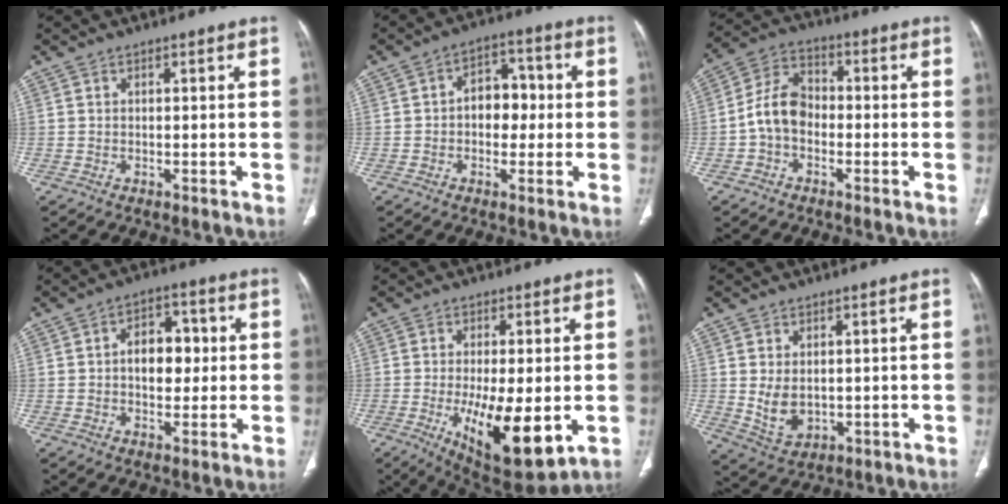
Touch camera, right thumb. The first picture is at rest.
{"total": 7.8, "force": [0.0, 5.6, 5.5], "torque": [-0.046, 0.025, -0.007]}
{"total": 8.3, "force": [-1.8, 5.9, 5.6], "torque": [-0.094, 0.033, -0.047]}
{"total": 8.6, "force": [0.7, 5.7, 6.4], "torque": [-0.062, 0.015, 0.008]}
{"total": 14.9, "force": [-3.3, 5.4, 13.5], "torque": [-0.218, -0.024, -0.036]}
{"total": 6.0, "force": [0.4, 4.2, 4.3], "torque": [-0.069, -0.013, 0.026]}